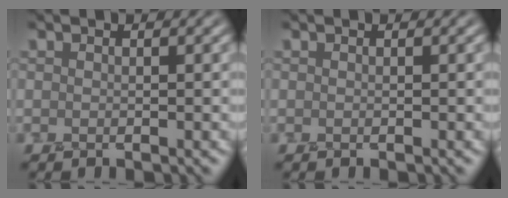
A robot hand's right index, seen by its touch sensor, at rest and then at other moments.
{"total": 0.0}